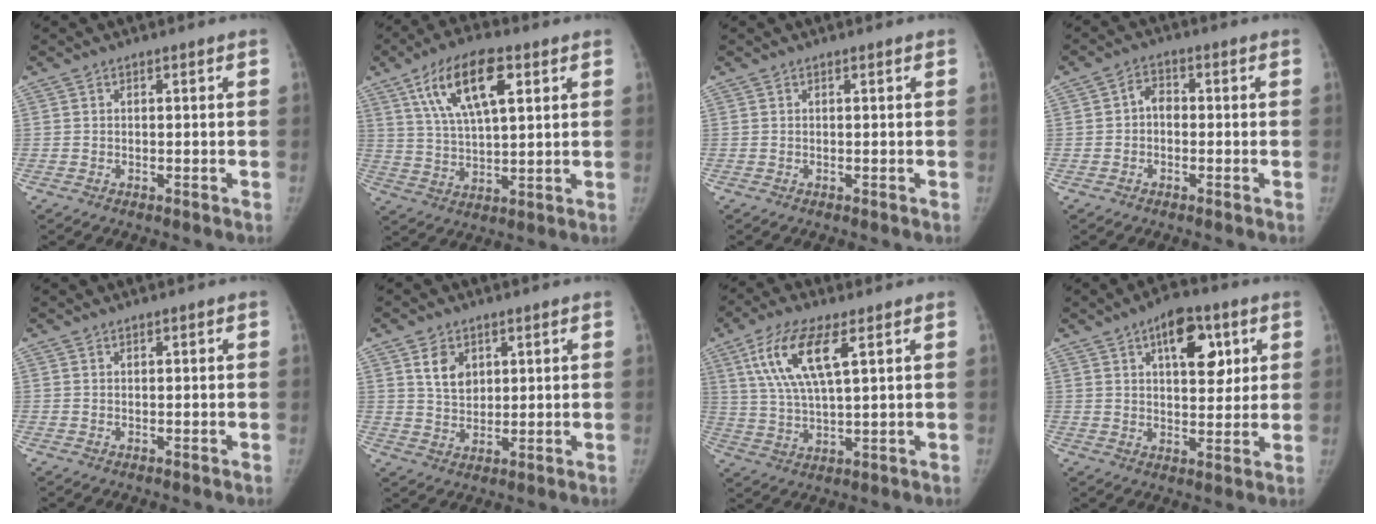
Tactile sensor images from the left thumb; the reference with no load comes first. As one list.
[{"total": 14.2, "force": [6.1, 5.7, 11.4], "torque": [-0.193, -0.008, 0.110]}, {"total": 0.0}, {"total": 3.6, "force": [-0.1, 3.0, 1.9], "torque": [-0.010, 0.013, -0.010]}, {"total": 0.0}, {"total": 5.9, "force": [2.6, 4.2, 3.2], "torque": [-0.034, -0.020, 0.052]}, {"total": 12.1, "force": [4.9, 3.8, 10.4], "torque": [-0.218, -0.009, 0.097]}, {"total": 11.5, "force": [4.9, 6.1, 8.5], "torque": [-0.086, -0.014, 0.069]}]